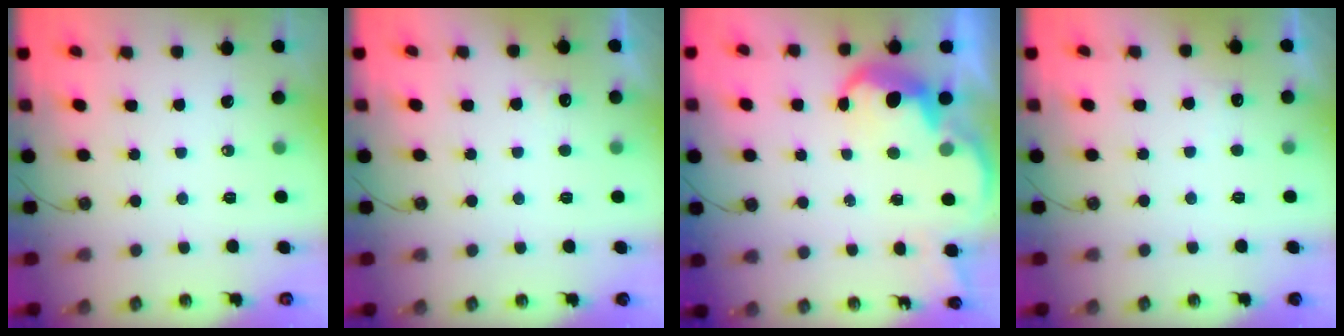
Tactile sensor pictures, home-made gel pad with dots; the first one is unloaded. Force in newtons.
{"total": 2.6, "press": 2.4, "slide": 1.0}
{"total": 6.2, "press": 6.2, "slide": 0.5}
{"total": 3.2, "press": 3.0, "slide": 1.2}